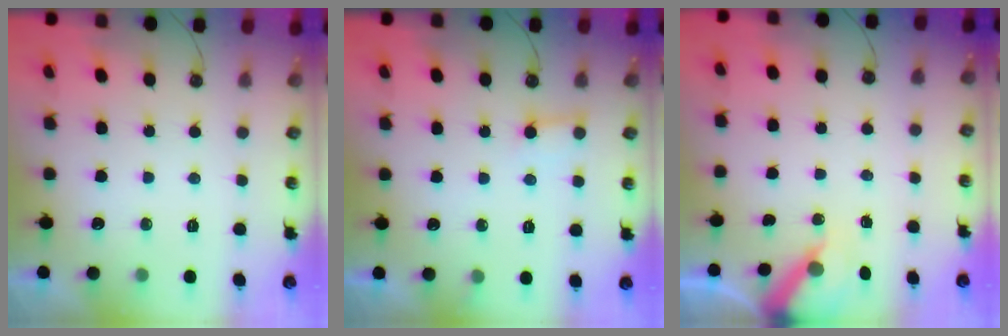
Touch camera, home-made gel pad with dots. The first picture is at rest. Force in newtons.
{"total": 7.5, "press": 7.4, "slide": 0.5}
{"total": 6.7, "press": 6.7, "slide": 0.4}